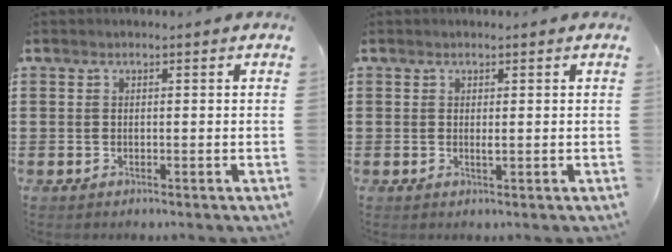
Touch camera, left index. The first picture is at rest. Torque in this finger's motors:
{"motor_torque": [0.25, -0.08, 0.00, 0.00]}